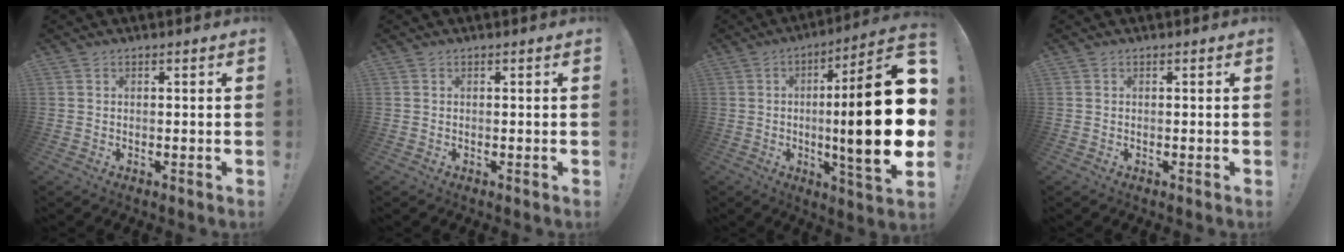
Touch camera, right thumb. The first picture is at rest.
{"total": 0.0}
{"total": 24.0, "force": [-0.7, 2.5, 23.9], "torque": [-0.385, -0.010, -0.019]}
{"total": 0.0}